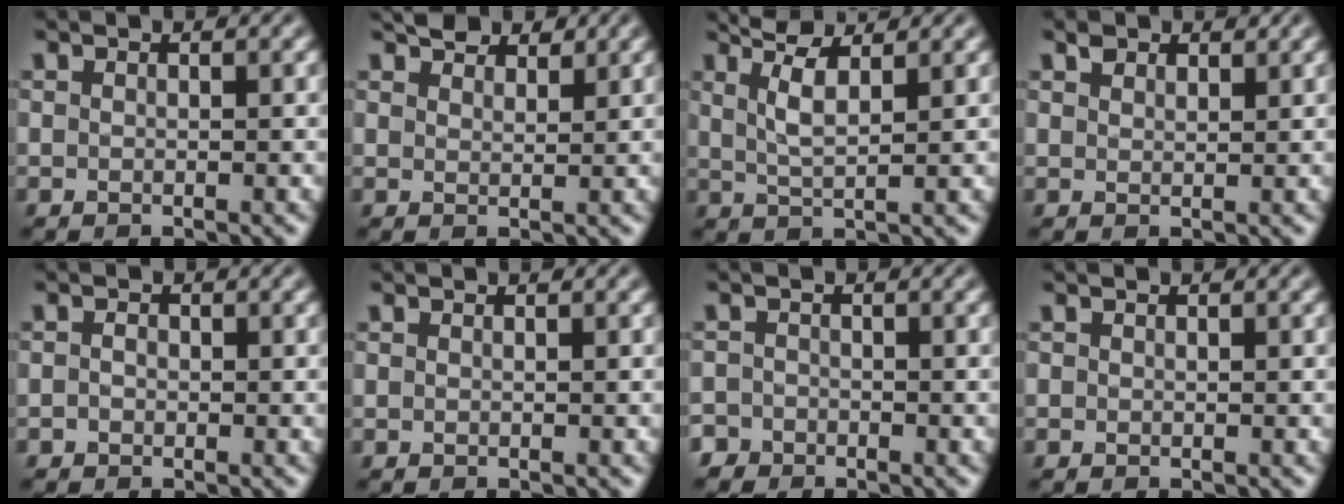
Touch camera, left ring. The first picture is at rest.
{"total": 2.7, "force": [2.4, 1.0, 0.8], "torque": [-0.012, 0.007, 0.039]}
{"total": 4.0, "force": [2.5, 0.9, 2.9], "torque": [-0.056, 0.013, 0.044]}
{"total": 1.5, "force": [1.2, 0.7, 0.4], "torque": [-0.008, 0.002, 0.023]}
{"total": 0.8, "force": [-0.2, 0.7, 0.3], "torque": [-0.004, -0.004, -0.007]}
{"total": 0.0}
{"total": 1.9, "force": [-1.4, 1.3, -0.1], "torque": [0.014, 0.003, -0.028]}
{"total": 0.0}